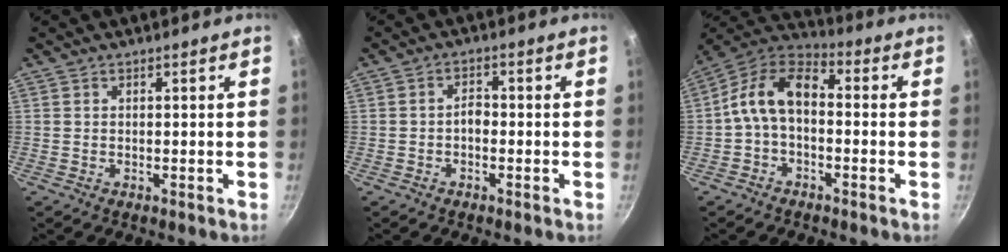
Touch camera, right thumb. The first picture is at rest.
{"total": 2.4, "force": [-0.7, 1.5, 1.7], "torque": [-0.019, 0.013, -0.018]}
{"total": 11.3, "force": [-0.5, 7.0, 8.8], "torque": [-0.150, 0.038, -0.025]}